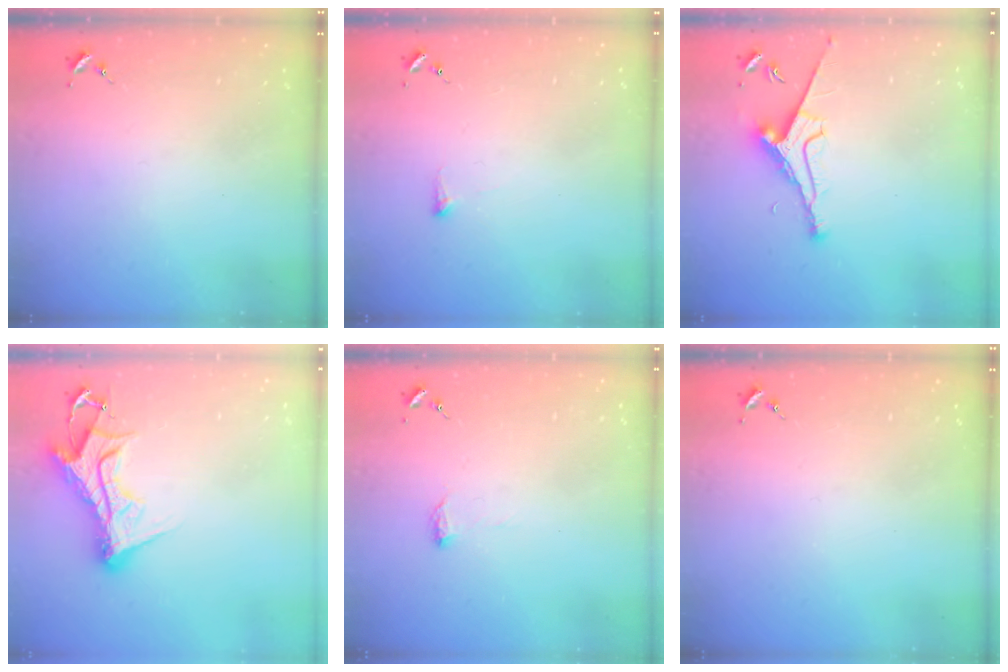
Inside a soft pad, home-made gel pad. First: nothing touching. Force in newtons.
{"total": 4.2, "press": 4.1, "slide": 1.0}
{"total": 9.1, "press": 9.0, "slide": 1.3}
{"total": 12.6, "press": 12.5, "slide": 1.4}
{"total": 5.5, "press": 5.5, "slide": 0.7}
{"total": 0.0}